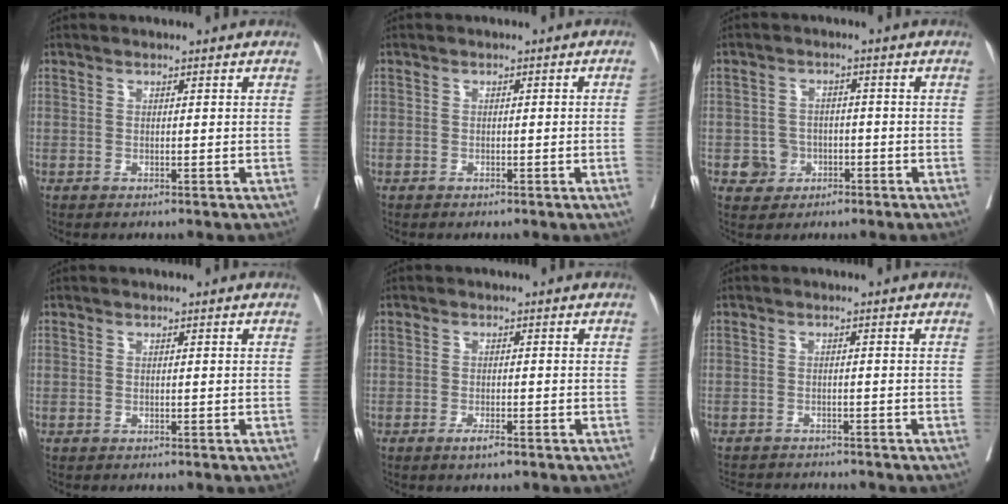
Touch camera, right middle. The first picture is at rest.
{"total": 1.4, "force": [-0.4, -0.3, 1.4], "torque": [-0.019, 0.004, -0.003]}
{"total": 3.7, "force": [-1.5, 3.3, 0.6], "torque": [0.000, 0.012, -0.019]}
{"total": 0.0}
{"total": 1.8, "force": [-1.2, 0.2, 1.4], "torque": [-0.025, -0.002, -0.020]}
{"total": 7.5, "force": [-7.1, 1.3, 1.8], "torque": [-0.026, -0.002, -0.100]}